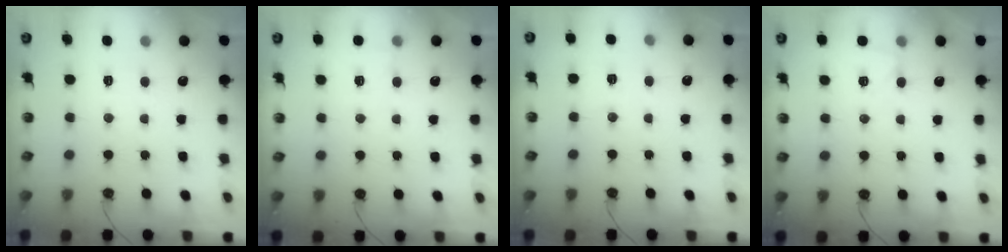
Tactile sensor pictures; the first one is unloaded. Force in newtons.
{"total": 4.0, "press": 3.9, "slide": 0.7}
{"total": 3.2, "press": 2.6, "slide": 2.0}
{"total": 3.9, "press": 3.4, "slide": 2.0}